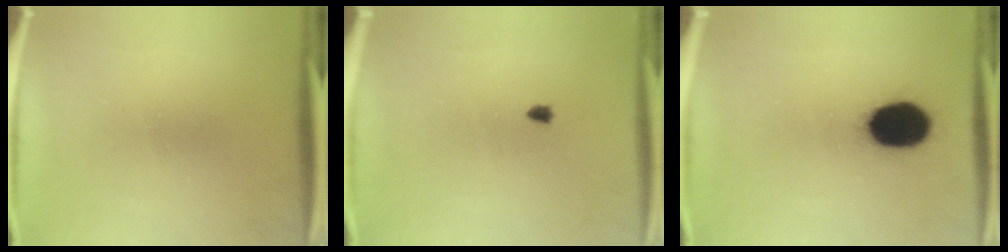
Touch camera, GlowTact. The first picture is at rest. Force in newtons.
{"total": 0.6}
{"total": 16.2}